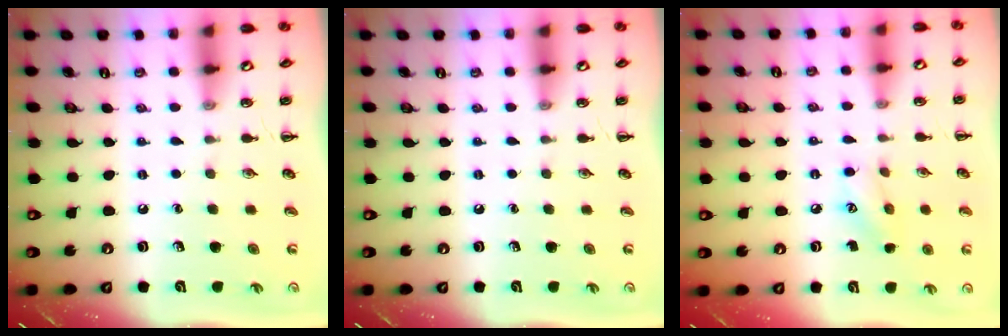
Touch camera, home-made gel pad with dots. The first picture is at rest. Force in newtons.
{"total": 0.0}
{"total": 7.6, "press": 7.4, "slide": 1.4}